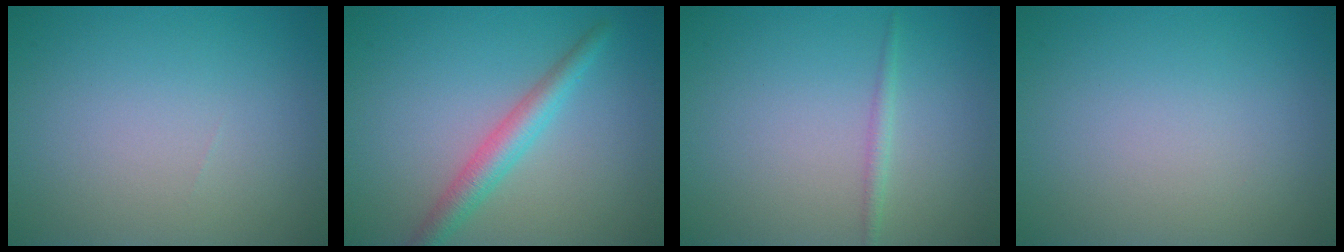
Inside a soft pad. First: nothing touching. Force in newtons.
{"total": 3.1, "press": 3.1, "slide": 0.1}
{"total": 1.0, "press": 1.0, "slide": 0.1}
{"total": 0.0}